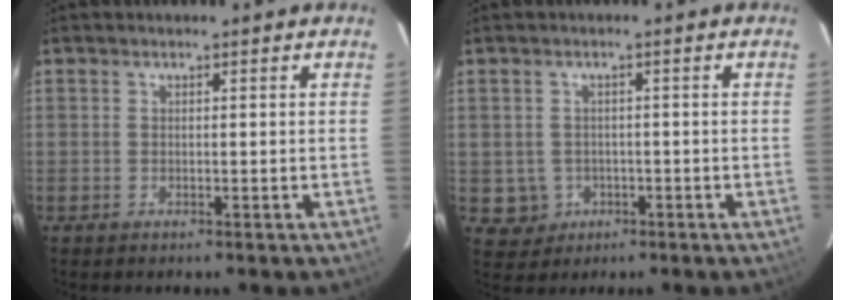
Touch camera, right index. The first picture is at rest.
{"total": 4.4, "force": [-0.9, 4.3, 0.5], "torque": [-0.019, 0.012, -0.002]}